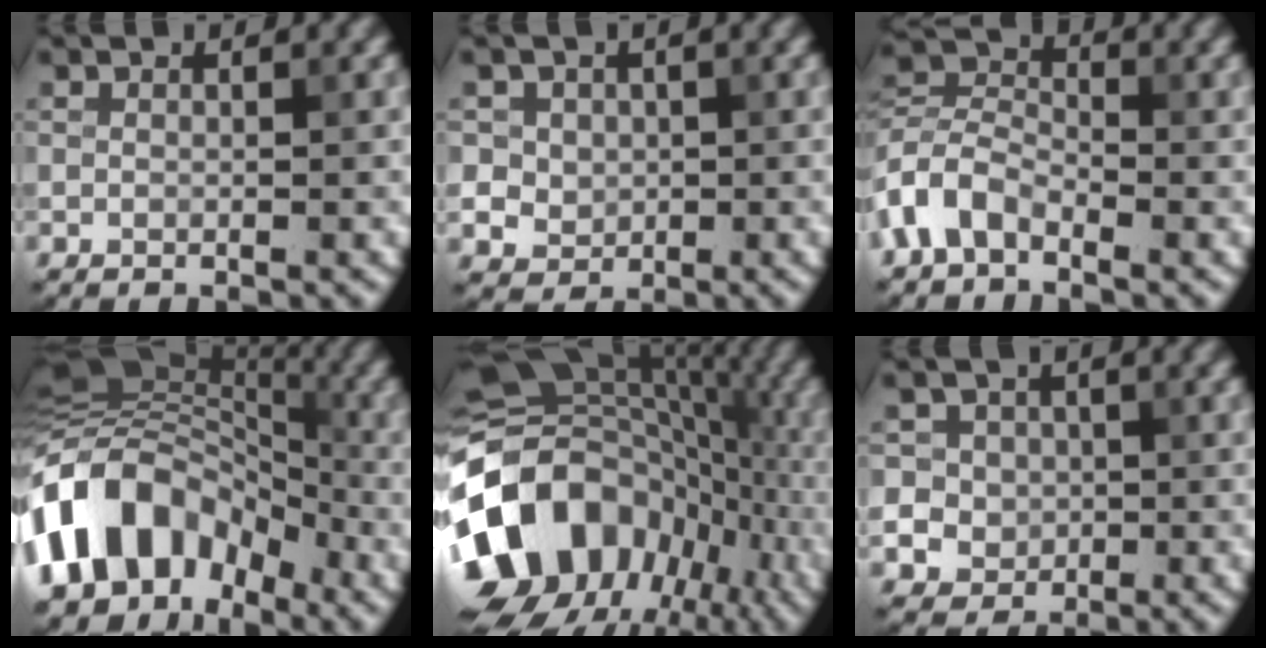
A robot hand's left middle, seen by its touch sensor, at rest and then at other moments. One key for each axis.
{"total": 4.2, "fx": 1.2, "fy": 3.7, "fz": 1.6, "tx": -0.028, "ty": 0.013, "tz": 0.018}
{"total": 4.6, "fx": -2.5, "fy": 2.8, "fz": 2.7, "tx": -0.058, "ty": 0.010, "tz": -0.066}
{"total": 11.5, "fx": -4.8, "fy": 8.0, "fz": 6.7, "tx": -0.118, "ty": 0.025, "tz": -0.114}
{"total": 15.1, "fx": -5.0, "fy": 11.4, "fz": 8.6, "tx": -0.172, "ty": -0.005, "tz": -0.090}
{"total": 6.3, "fx": 0.5, "fy": 6.0, "fz": 1.8, "tx": -0.044, "ty": 0.027, "tz": -0.003}